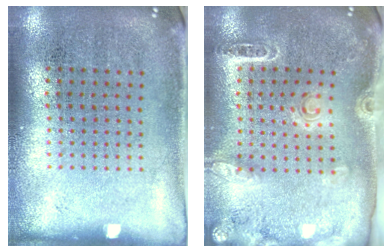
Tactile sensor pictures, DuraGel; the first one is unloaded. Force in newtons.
{"total": 1.7, "press": 1.7, "slide": 0.1}